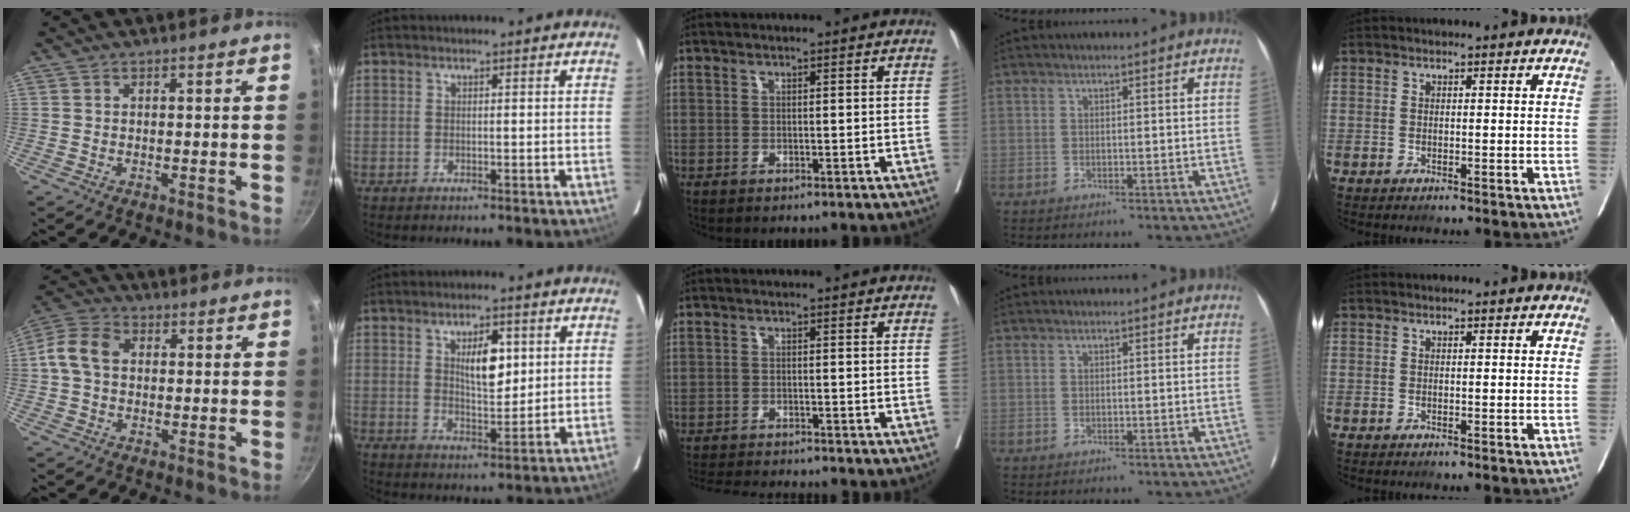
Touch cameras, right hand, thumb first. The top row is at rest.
{"thumb": {"total": 8.0, "force": [0.7, 5.8, 5.4], "torque": [-0.109, 0.025, 0.008]}, "index": {"total": 6.6, "force": [2.0, 2.7, 5.7], "torque": [-0.093, 0.001, 0.039]}, "middle": {"total": 7.4, "force": [-7.1, 0.1, 2.2], "torque": [-0.033, -0.013, -0.110]}}